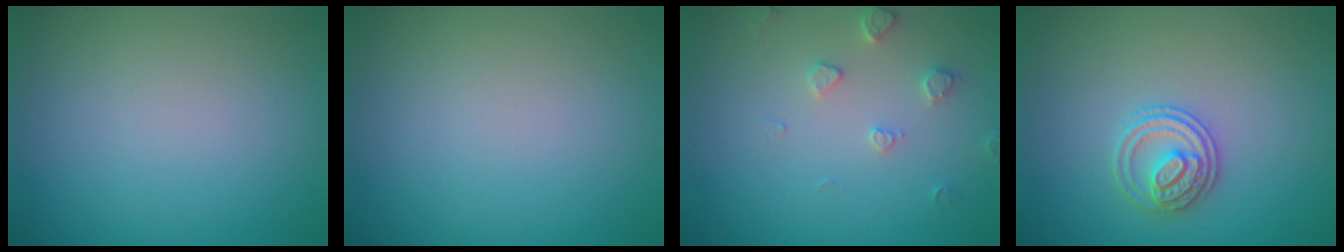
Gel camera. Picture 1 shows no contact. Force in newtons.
{"total": 0.0}
{"total": 1.9, "press": 1.8, "slide": 0.3}
{"total": 2.7, "press": 2.7, "slide": 0.6}